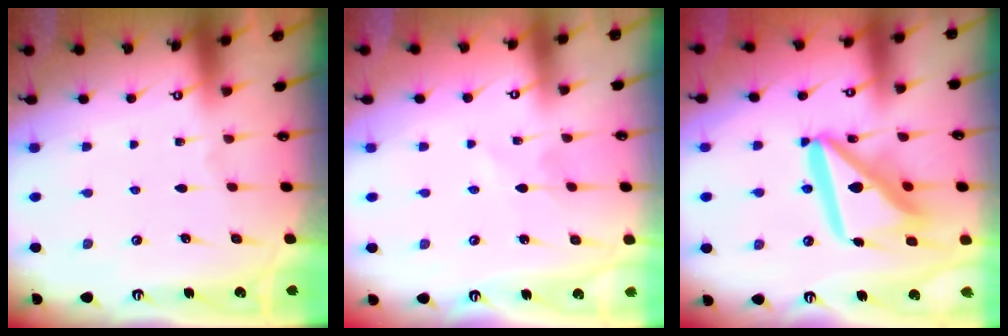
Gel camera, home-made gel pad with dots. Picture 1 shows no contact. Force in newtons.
{"total": 0.8, "press": 0.8, "slide": 0.1}
{"total": 18.0, "press": 17.9, "slide": 2.2}